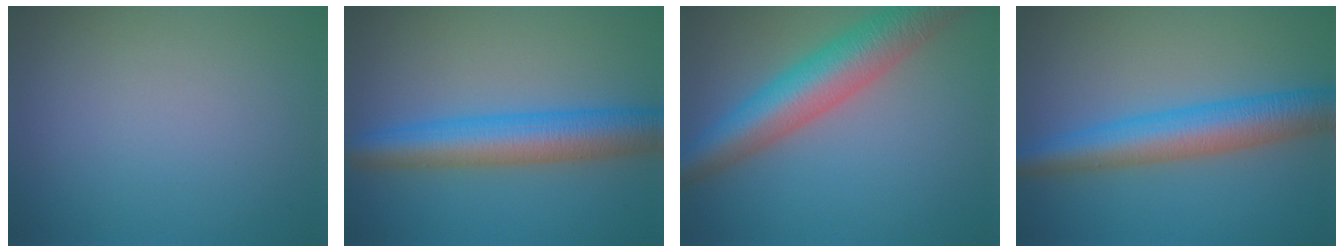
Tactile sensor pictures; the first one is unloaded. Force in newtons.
{"total": 6.5, "press": 6.5, "slide": 0.1}
{"total": 7.9, "press": 7.9, "slide": 0.3}
{"total": 6.3, "press": 6.3, "slide": 0.1}